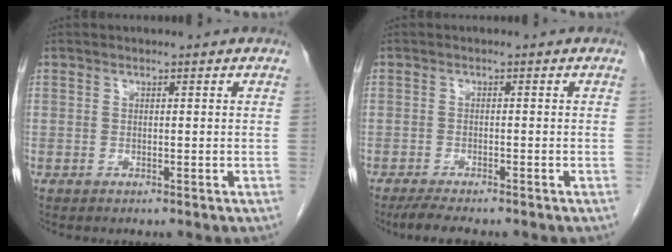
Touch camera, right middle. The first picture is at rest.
{"total": 4.7, "force": [-3.9, 0.7, 2.5], "torque": [-0.043, -0.011, -0.059]}